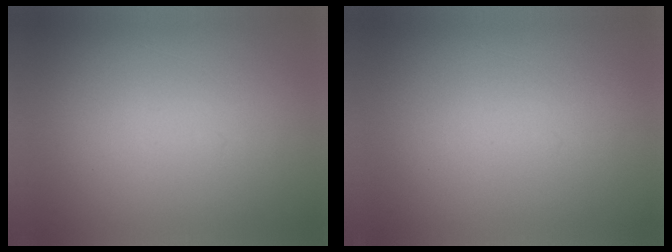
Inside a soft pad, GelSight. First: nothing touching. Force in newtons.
{"total": 0.0}